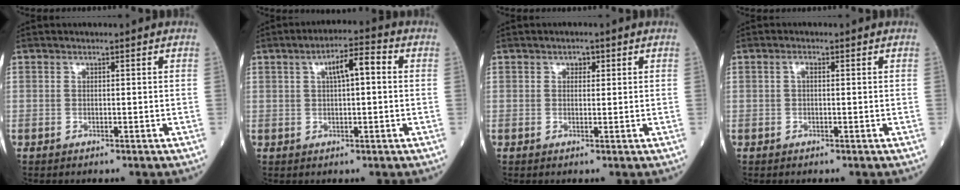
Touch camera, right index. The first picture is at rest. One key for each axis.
{"total": 5.6, "fx": 1.3, "fy": 1.4, "fz": 5.2, "tx": -0.090, "ty": 0.021, "tz": 0.020}
{"total": 1.3, "fx": 0.6, "fy": 0.9, "fz": 0.8, "tx": -0.009, "ty": 0.002, "tz": 0.008}
{"total": 1.0, "fx": 0.2, "fy": 0.4, "fz": 0.9, "tx": -0.017, "ty": 0.003, "tz": 0.002}